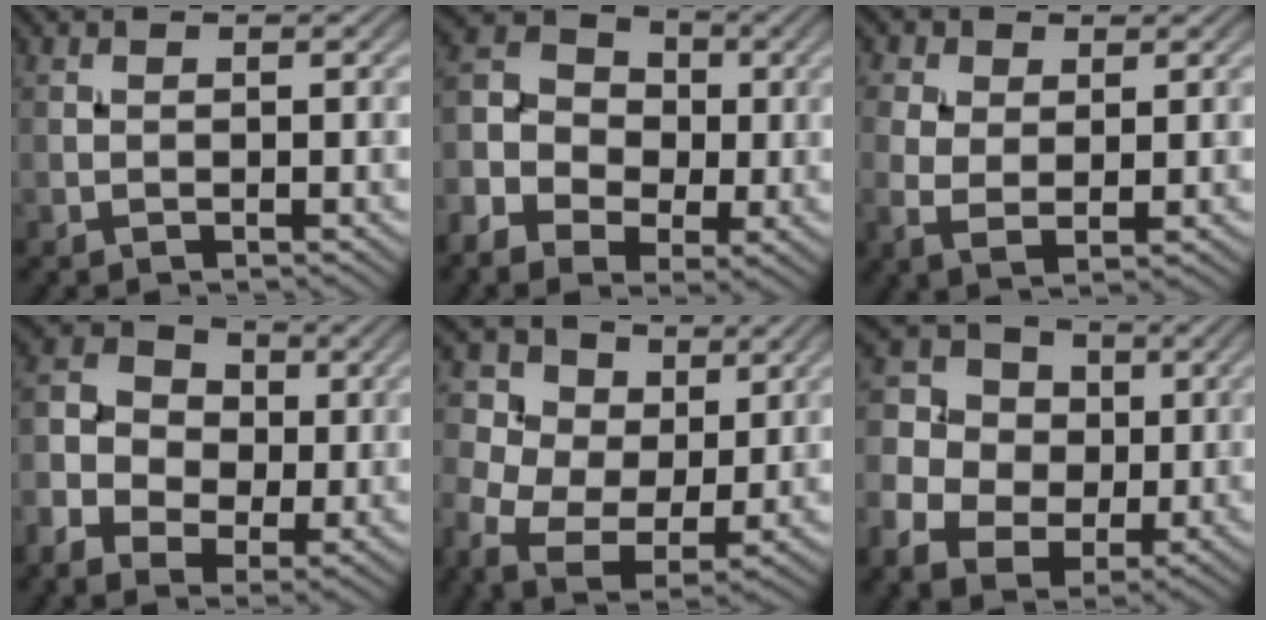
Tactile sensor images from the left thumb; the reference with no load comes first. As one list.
[{"total": 9.5, "force": [-2.8, 7.1, 5.6], "torque": [-0.138, -0.018, -0.055]}, {"total": 4.1, "force": [1.1, 2.4, 3.2], "torque": [-0.077, -0.001, 0.019]}, {"total": 8.9, "force": [-1.6, 6.9, 5.4], "torque": [-0.132, -0.006, -0.041]}, {"total": 10.4, "force": [2.7, 7.9, 6.2], "torque": [-0.162, 0.007, 0.046]}, {"total": 9.8, "force": [-0.4, 8.4, 5.0], "torque": [-0.146, 0.001, -0.017]}]